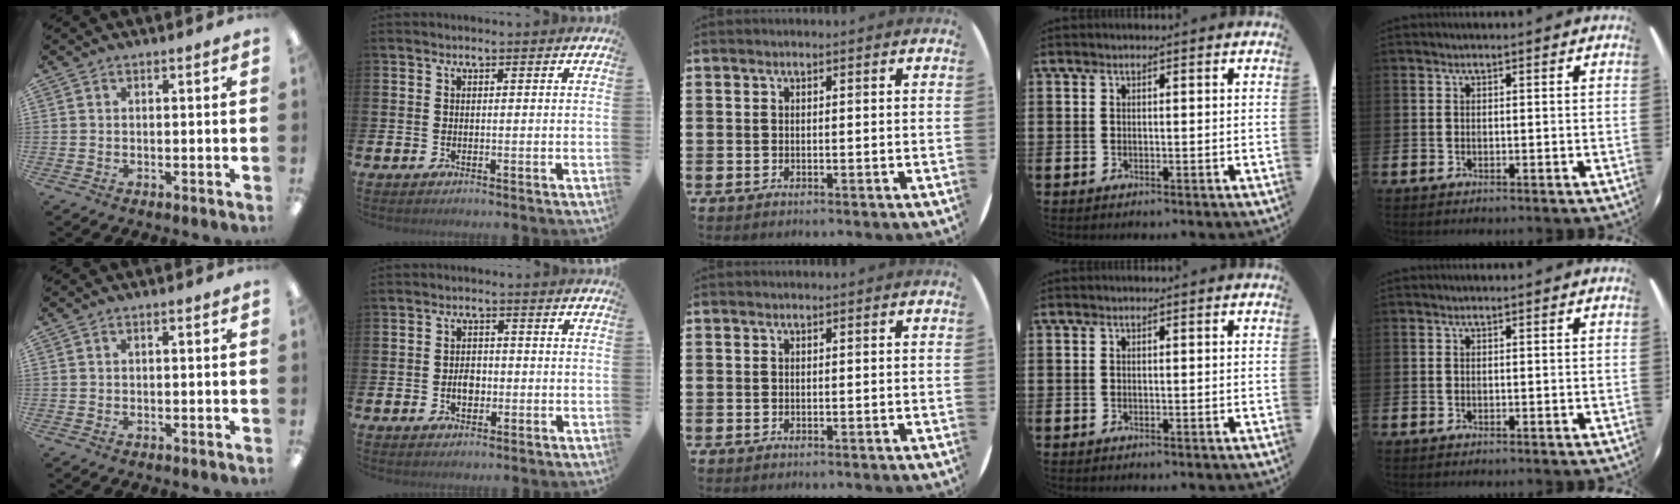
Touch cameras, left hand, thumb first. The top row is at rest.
{"thumb": {"total": 0.5, "force": [0.0, 0.4, 0.3], "torque": [-0.005, 0.004, -0.002]}, "index": {"total": 2.7, "force": [-0.6, 1.9, 1.8], "torque": [-0.015, -0.004, -0.017]}}